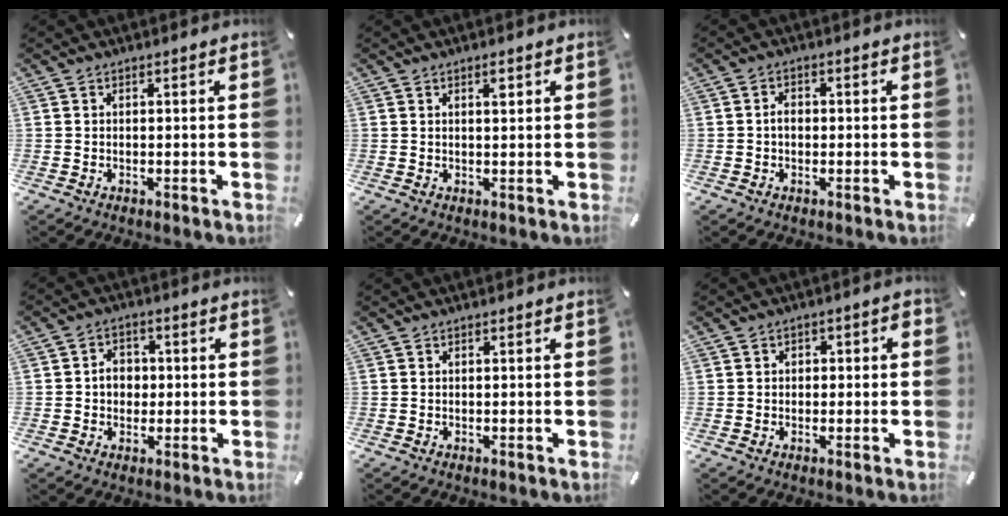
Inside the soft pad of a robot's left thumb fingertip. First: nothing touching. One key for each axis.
{"total": 1.7, "fx": 0.8, "fy": 0.6, "fz": 1.4, "tx": -0.021, "ty": -0.002, "tz": 0.012}
{"total": 2.7, "fx": -0.3, "fy": 2.1, "fz": 1.8, "tx": -0.026, "ty": 0.002, "tz": -0.009}
{"total": 5.0, "fx": -0.4, "fy": 4.3, "fz": 2.4, "tx": -0.035, "ty": 0.005, "tz": -0.010}
{"total": 0.0}
{"total": 2.6, "fx": -1.0, "fy": 2.1, "fz": 1.0, "tx": -0.010, "ty": 0.009, "tz": -0.024}